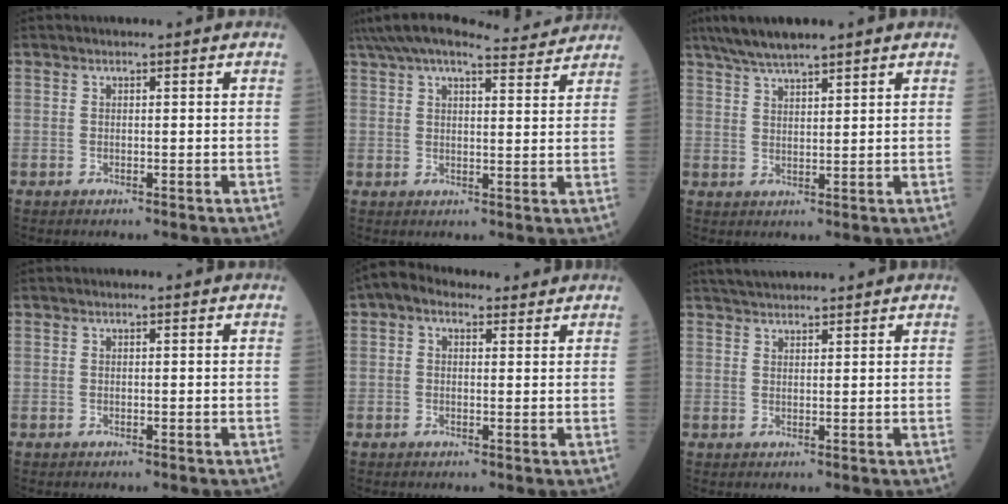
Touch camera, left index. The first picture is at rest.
{"total": 14.2, "force": [13.1, 1.8, 5.2], "torque": [-0.090, 0.036, 0.187]}
{"total": 6.6, "force": [5.5, 0.5, 3.7], "torque": [-0.072, 0.024, 0.100]}
{"total": 0.0}
{"total": 4.7, "force": [2.9, 2.8, 2.3], "torque": [-0.048, 0.036, 0.050]}
{"total": 5.5, "force": [5.1, 0.9, 2.0], "torque": [-0.031, 0.036, 0.085]}